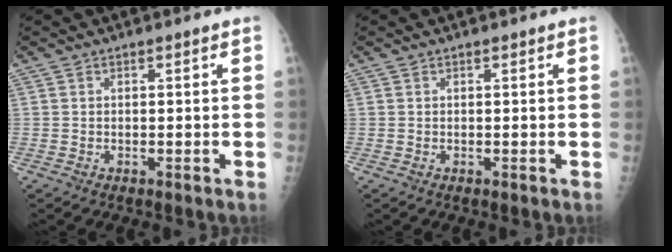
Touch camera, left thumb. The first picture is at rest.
{"total": 0.0}